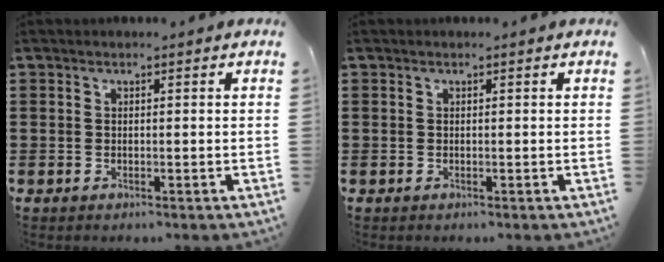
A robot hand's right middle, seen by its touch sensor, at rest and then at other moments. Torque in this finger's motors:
{"motor_torque": [0.00, 0.00, 0.00, -0.01]}